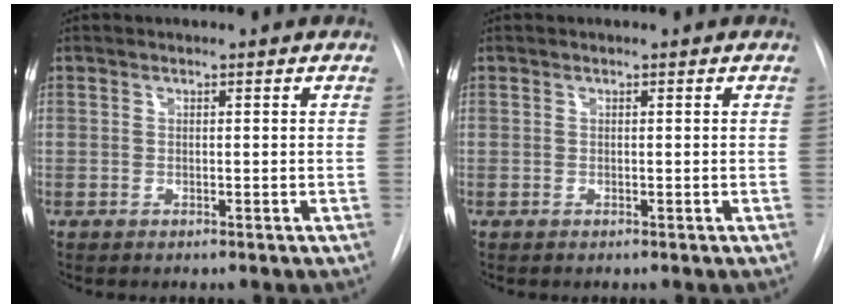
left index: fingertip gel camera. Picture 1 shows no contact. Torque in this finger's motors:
{"motor_torque": [0.00, 0.00, 0.01, 0.00]}